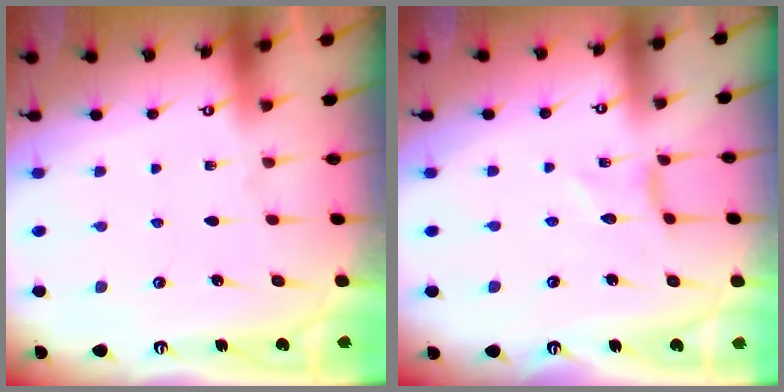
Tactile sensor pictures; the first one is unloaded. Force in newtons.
{"total": 0.0}